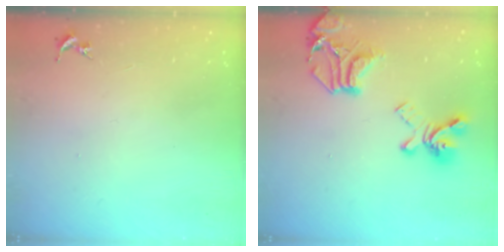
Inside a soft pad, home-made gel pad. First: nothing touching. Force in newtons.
{"total": 21.7, "press": 21.6, "slide": 2.0}